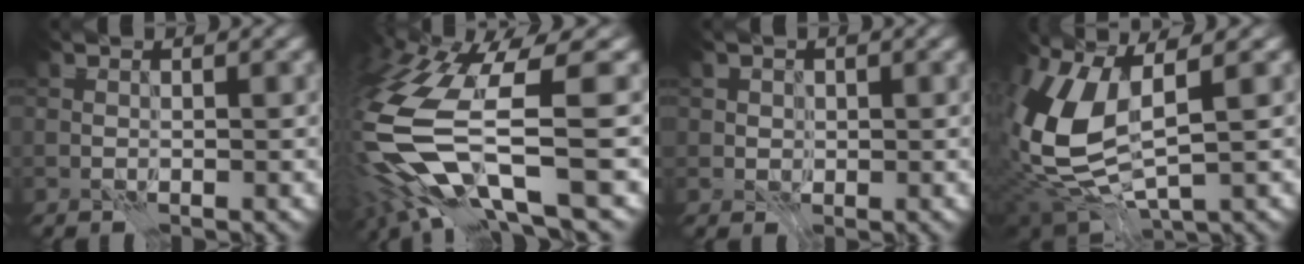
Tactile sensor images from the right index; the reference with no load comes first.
{"total": 12.9, "force": [-3.8, 4.0, 11.6], "torque": [-0.261, -0.027, -0.062]}
{"total": 1.5, "force": [0.4, 1.5, 0.3], "torque": [-0.001, -0.004, 0.012]}
{"total": 9.4, "force": [1.3, 4.6, 8.1], "torque": [-0.194, -0.005, 0.020]}